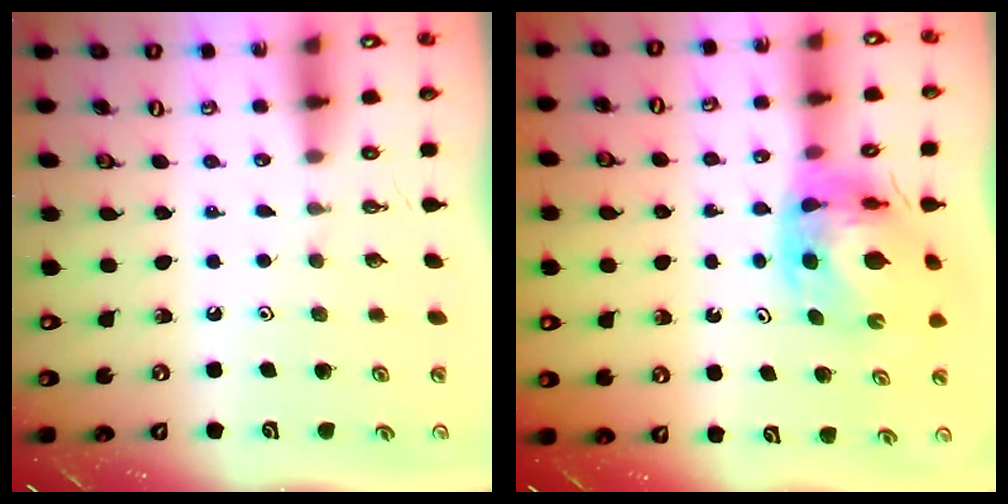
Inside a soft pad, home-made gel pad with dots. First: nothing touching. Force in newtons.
{"total": 9.4, "press": 9.3, "slide": 1.1}